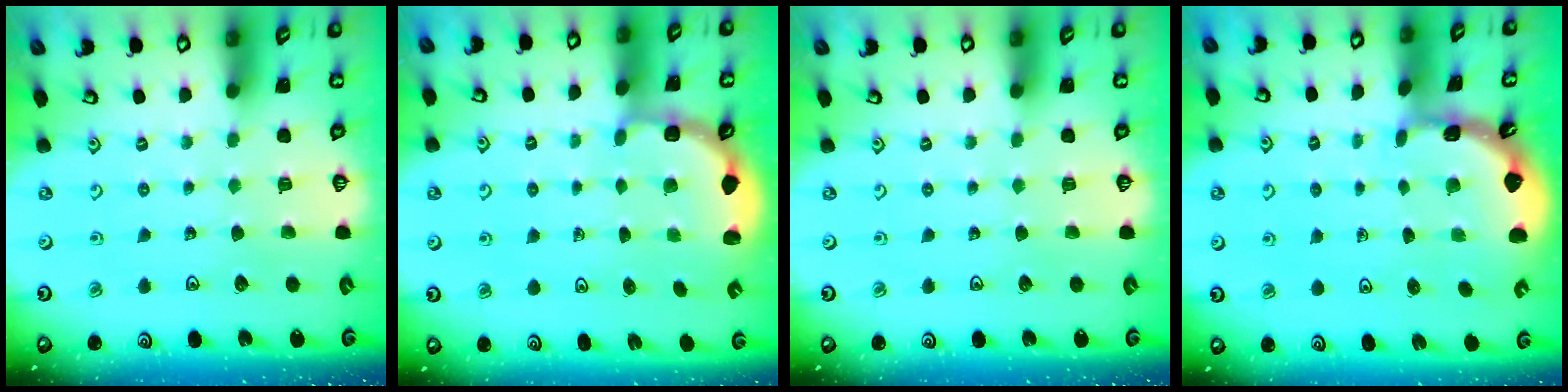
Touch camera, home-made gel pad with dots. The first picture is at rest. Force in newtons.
{"total": 3.0, "press": 2.3, "slide": 1.8}
{"total": 0.0}
{"total": 1.6, "press": 1.6, "slide": 0.1}